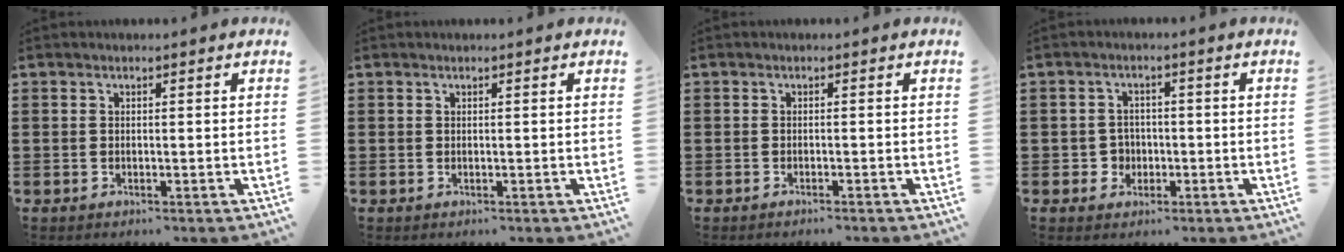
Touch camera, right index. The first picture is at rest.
{"total": 0.0}
{"total": 0.6, "force": [-0.6, -0.1, 0.2], "torque": [-0.005, -0.002, -0.012]}
{"total": 3.1, "force": [-0.9, 2.8, 1.0], "torque": [-0.026, 0.005, -0.021]}